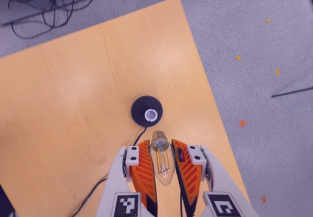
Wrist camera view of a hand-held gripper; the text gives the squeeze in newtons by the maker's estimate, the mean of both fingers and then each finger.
{"total": 20.1, "left": 21.8, "right": 18.4}